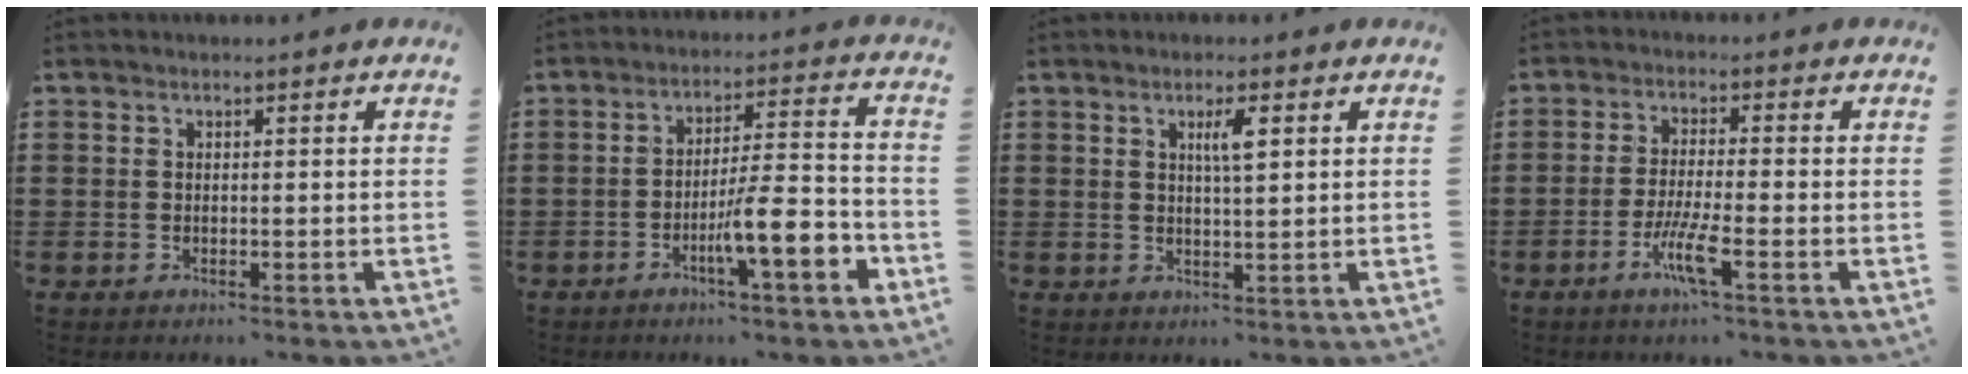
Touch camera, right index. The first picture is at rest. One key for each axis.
{"total": 9.8, "fx": -4.5, "fy": 1.6, "fz": 8.5, "tx": -0.135, "ty": 0.000, "tz": -0.079}
{"total": 3.1, "fx": 1.1, "fy": 0.5, "fz": 2.8, "tx": -0.050, "ty": 0.001, "tz": 0.014}
{"total": 5.6, "fx": -2.8, "fy": 0.4, "fz": 4.9, "tx": -0.101, "ty": -0.013, "tz": -0.054}